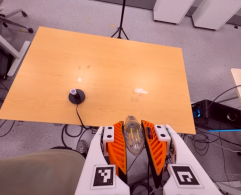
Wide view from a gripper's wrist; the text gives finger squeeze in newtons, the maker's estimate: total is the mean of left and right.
{"total": 22.2, "left": 24.9, "right": 19.4}